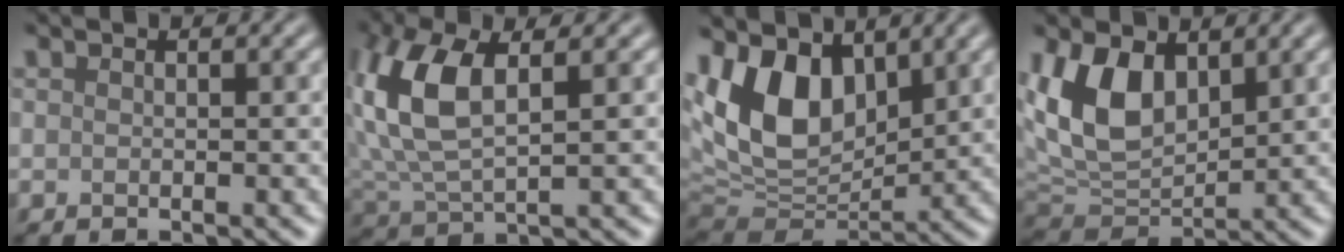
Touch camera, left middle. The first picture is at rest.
{"total": 7.6, "force": [2.1, 3.7, 6.3], "torque": [-0.161, 0.012, 0.041]}
{"total": 9.7, "force": [3.7, 6.3, 6.5], "torque": [-0.143, 0.005, 0.069]}
{"total": 7.3, "force": [2.6, 4.5, 5.1], "torque": [-0.114, -0.002, 0.054]}